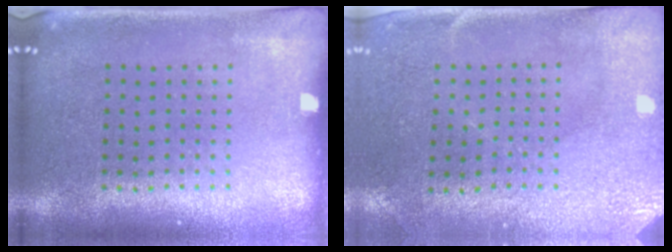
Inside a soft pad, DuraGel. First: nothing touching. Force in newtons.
{"total": 3.0, "press": 2.4, "slide": 1.8}